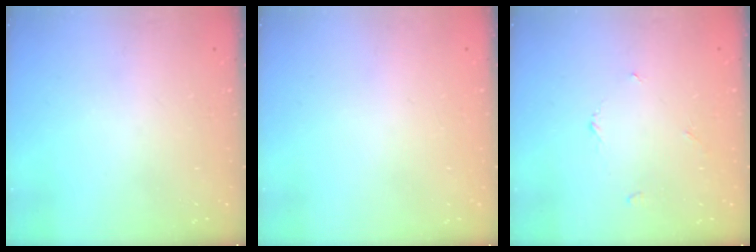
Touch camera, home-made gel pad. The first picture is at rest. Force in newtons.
{"total": 1.8, "press": 1.8, "slide": 0.1}
{"total": 3.0, "press": 2.9, "slide": 0.4}